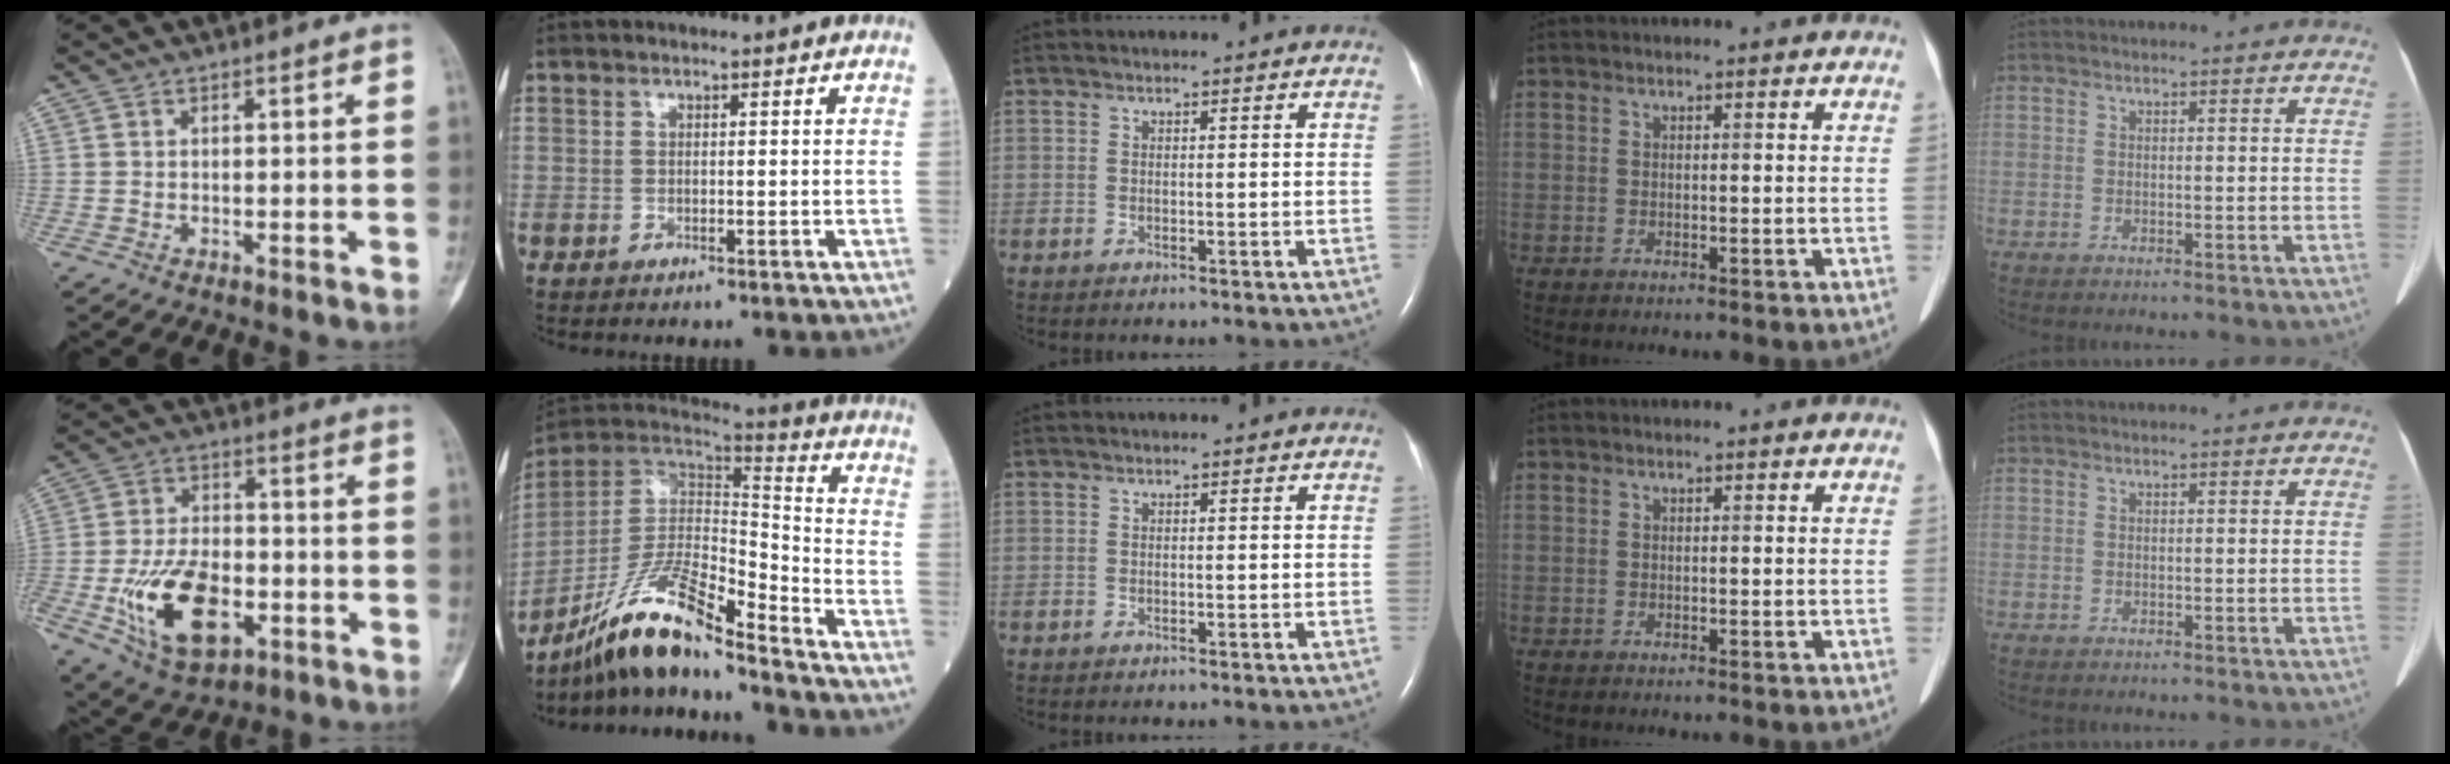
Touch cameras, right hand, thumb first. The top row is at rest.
{"thumb": {"total": 16.8, "force": [-5.4, 9.6, 12.6], "torque": [-0.214, 0.017, -0.087]}, "index": {"total": 15.5, "force": [-12.6, 1.5, 9.0], "torque": [-0.171, 0.010, -0.230]}}